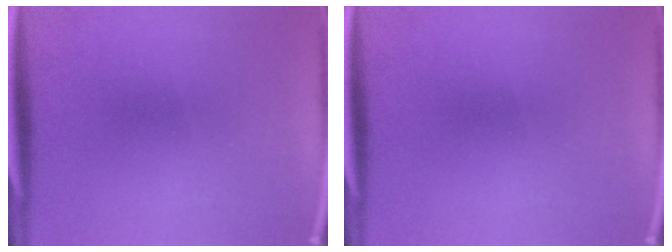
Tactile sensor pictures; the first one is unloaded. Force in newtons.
{"total": 0.0}